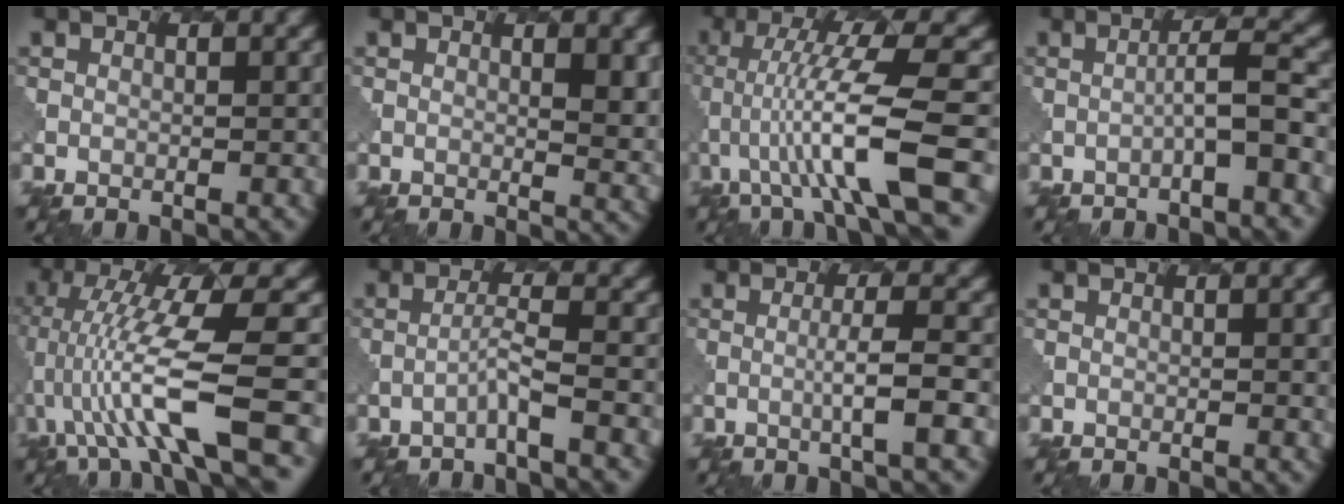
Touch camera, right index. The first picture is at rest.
{"total": 3.7, "force": [1.0, 1.1, 3.4], "torque": [-0.040, -0.003, 0.018]}
{"total": 8.5, "force": [-1.8, 1.1, 8.3], "torque": [-0.150, 0.008, -0.027]}
{"total": 2.7, "force": [-0.9, 0.1, 2.6], "torque": [-0.042, 0.017, -0.024]}
{"total": 9.5, "force": [-2.3, 1.7, 9.1], "torque": [-0.173, 0.006, -0.036]}
{"total": 1.7, "force": [-1.0, -0.2, 1.4], "torque": [-0.028, 0.010, -0.031]}
{"total": 3.0, "force": [-0.2, 0.3, 2.9], "torque": [-0.046, 0.005, -0.015]}
{"total": 1.4, "force": [0.3, 0.3, 1.3], "torque": [-0.014, 0.001, 0.005]}